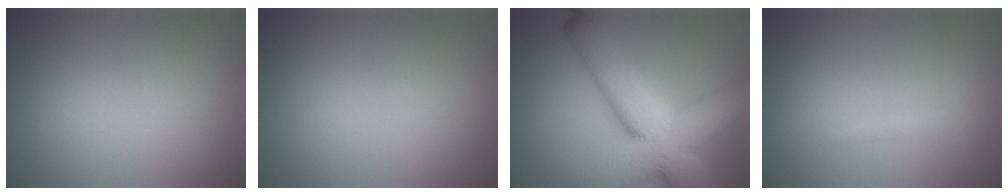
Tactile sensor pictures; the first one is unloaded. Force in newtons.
{"total": 0.0}
{"total": 14.8, "press": 14.8, "slide": 0.9}
{"total": 1.0, "press": 1.0, "slide": 0.1}